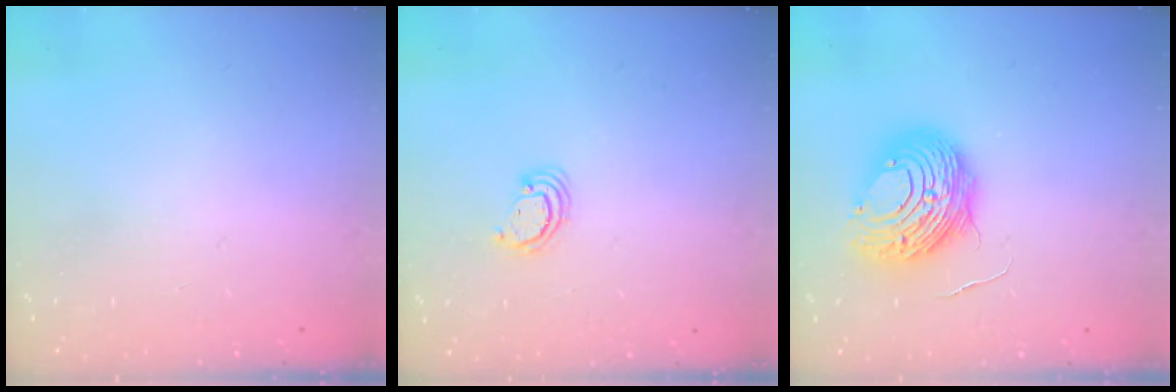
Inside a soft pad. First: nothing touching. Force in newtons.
{"total": 2.6, "press": 2.5, "slide": 0.2}
{"total": 12.2, "press": 12.2, "slide": 1.4}